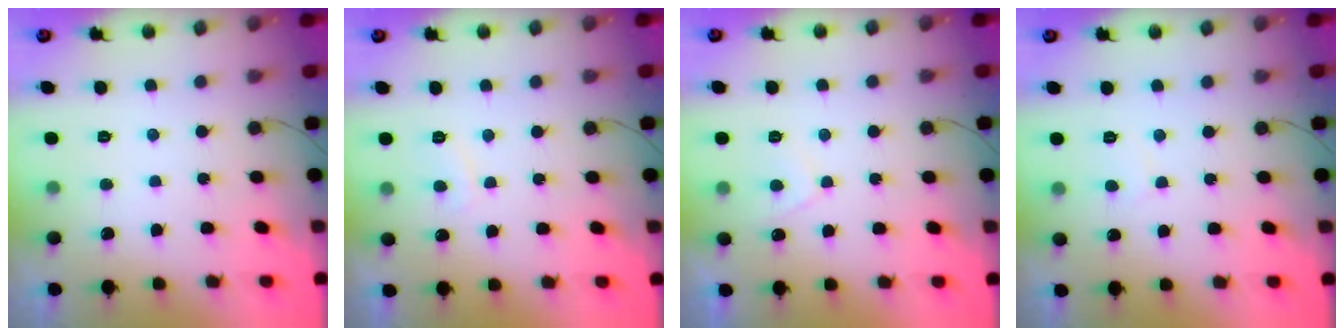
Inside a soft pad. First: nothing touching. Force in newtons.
{"total": 2.0, "press": 1.9, "slide": 0.5}
{"total": 2.2, "press": 2.2, "slide": 0.5}
{"total": 2.6, "press": 2.6, "slide": 0.2}